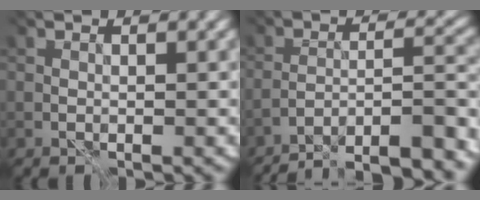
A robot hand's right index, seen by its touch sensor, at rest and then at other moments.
{"total": 12.6, "force": [-11.4, 1.6, 5.1], "torque": [-0.056, 0.012, -0.152]}